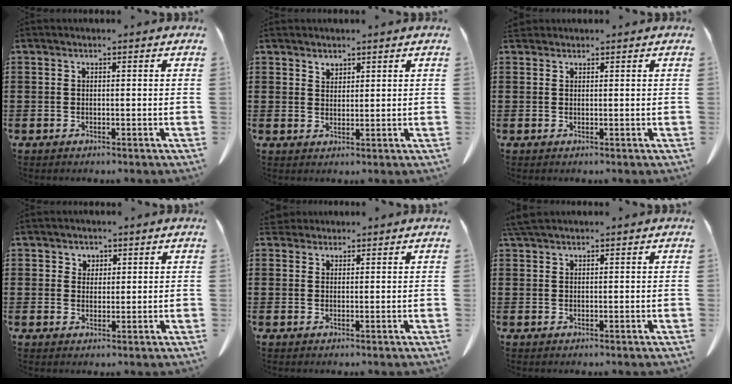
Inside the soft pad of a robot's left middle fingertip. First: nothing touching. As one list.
[{"total": 1.7, "force": [1.5, 0.7, 0.2], "torque": [-0.006, 0.000, 0.030]}, {"total": 0.9, "force": [0.9, 0.4, 0.2], "torque": [-0.007, 0.001, 0.017]}, {"total": 1.9, "force": [1.4, 1.3, 0.1], "torque": [0.000, 0.003, 0.025]}, {"total": 2.0, "force": [1.8, 0.9, 0.4], "torque": [-0.014, 0.004, 0.036]}, {"total": 1.9, "force": [1.6, 0.4, 0.9], "torque": [-0.024, 0.001, 0.032]}]